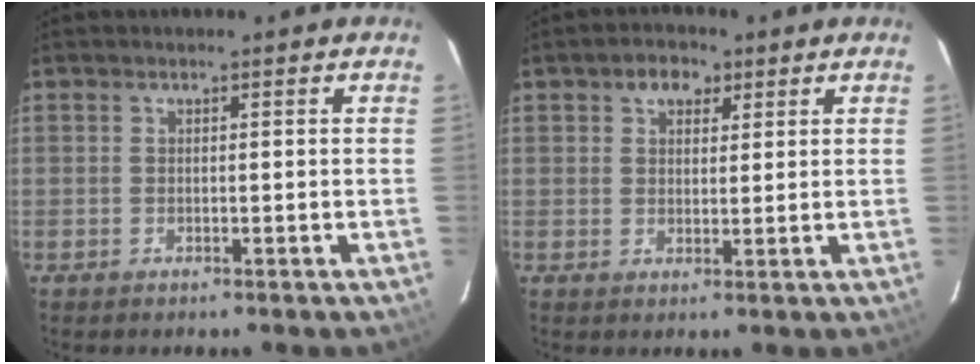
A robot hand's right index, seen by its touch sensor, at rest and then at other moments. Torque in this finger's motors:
{"motor_torque": [0.04, 0.05, 0.21, 0.03]}